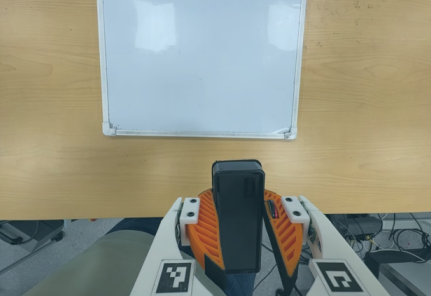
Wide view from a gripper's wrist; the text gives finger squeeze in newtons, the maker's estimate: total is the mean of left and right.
{"total": 10.2, "left": 10.2, "right": 10.2}